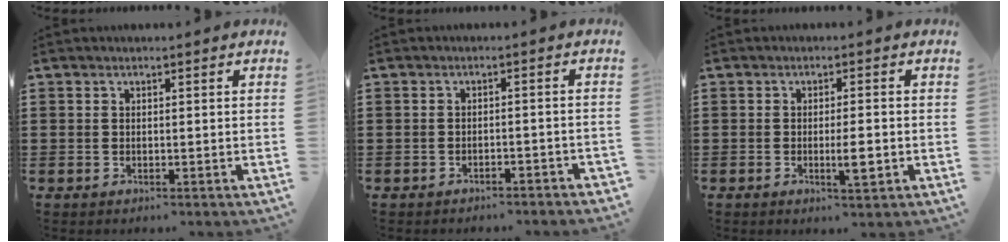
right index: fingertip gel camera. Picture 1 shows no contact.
{"total": 1.7, "force": [-1.6, 0.3, 0.4], "torque": [-0.012, 0.000, -0.034]}
{"total": 3.8, "force": [-0.9, 0.8, 3.6], "torque": [-0.059, 0.000, -0.015]}